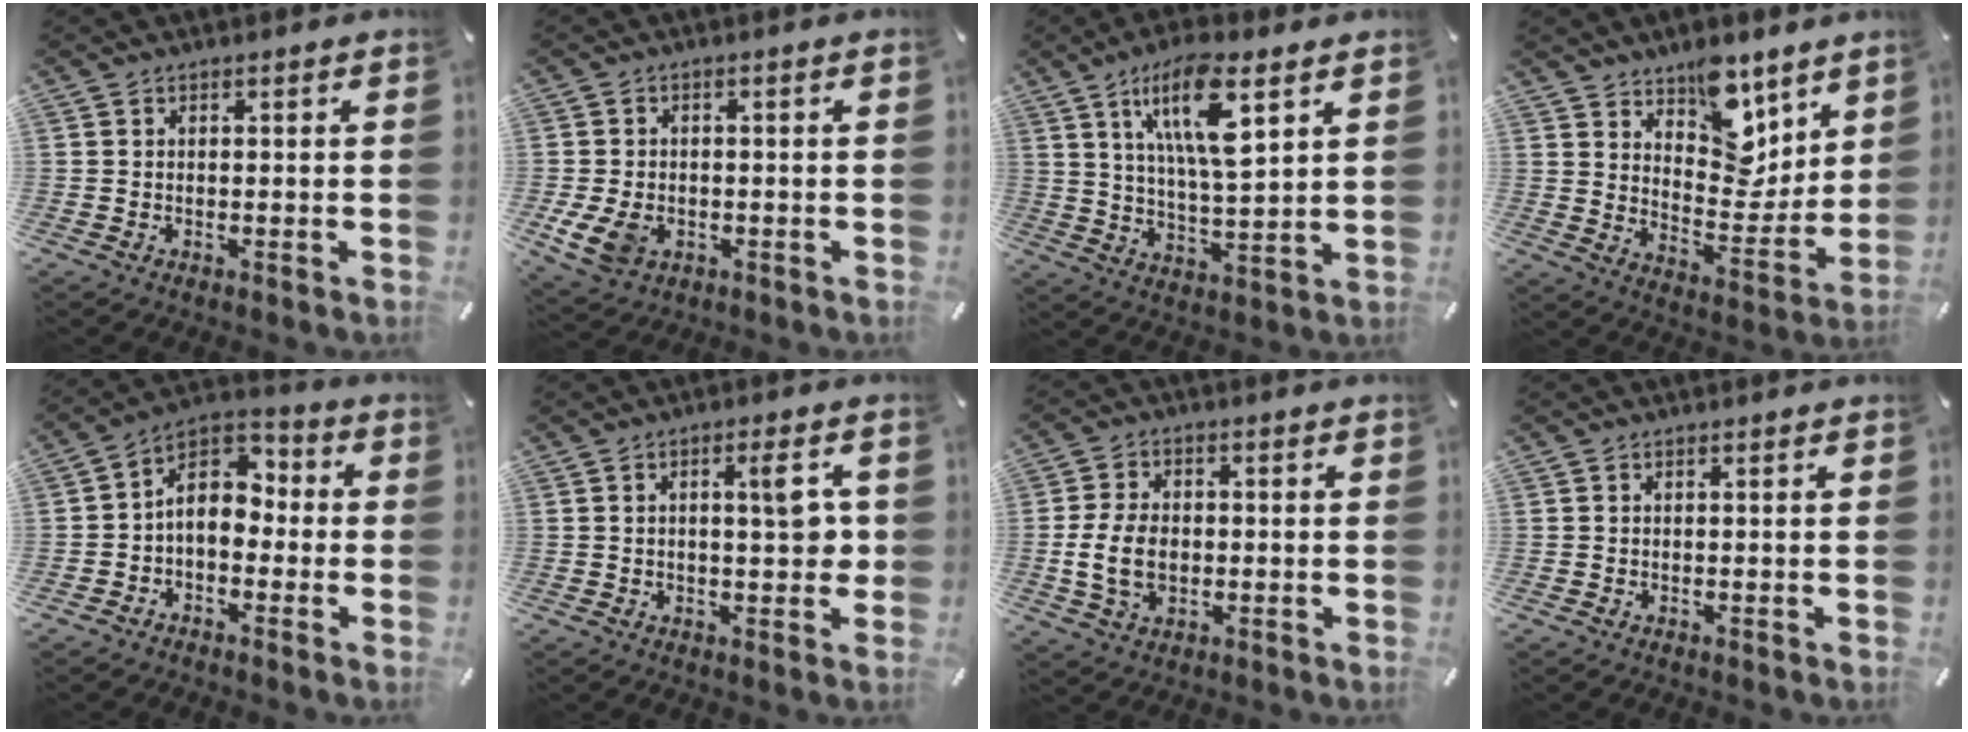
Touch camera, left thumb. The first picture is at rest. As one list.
[{"total": 6.4, "force": [-1.7, 4.8, 3.9], "torque": [-0.094, 0.004, -0.032]}, {"total": 14.5, "force": [7.3, 4.1, 11.9], "torque": [-0.224, -0.012, 0.120]}, {"total": 13.0, "force": [9.7, 7.0, 5.0], "torque": [-0.050, -0.085, 0.177]}, {"total": 8.1, "force": [-0.8, 6.2, 5.2], "torque": [-0.099, 0.008, -0.018]}, {"total": 6.7, "force": [1.0, 2.2, 6.2], "torque": [-0.076, -0.009, 0.006]}, {"total": 9.2, "force": [-1.2, 6.7, 6.3], "torque": [-0.132, 0.007, -0.021]}, {"total": 0.0}]